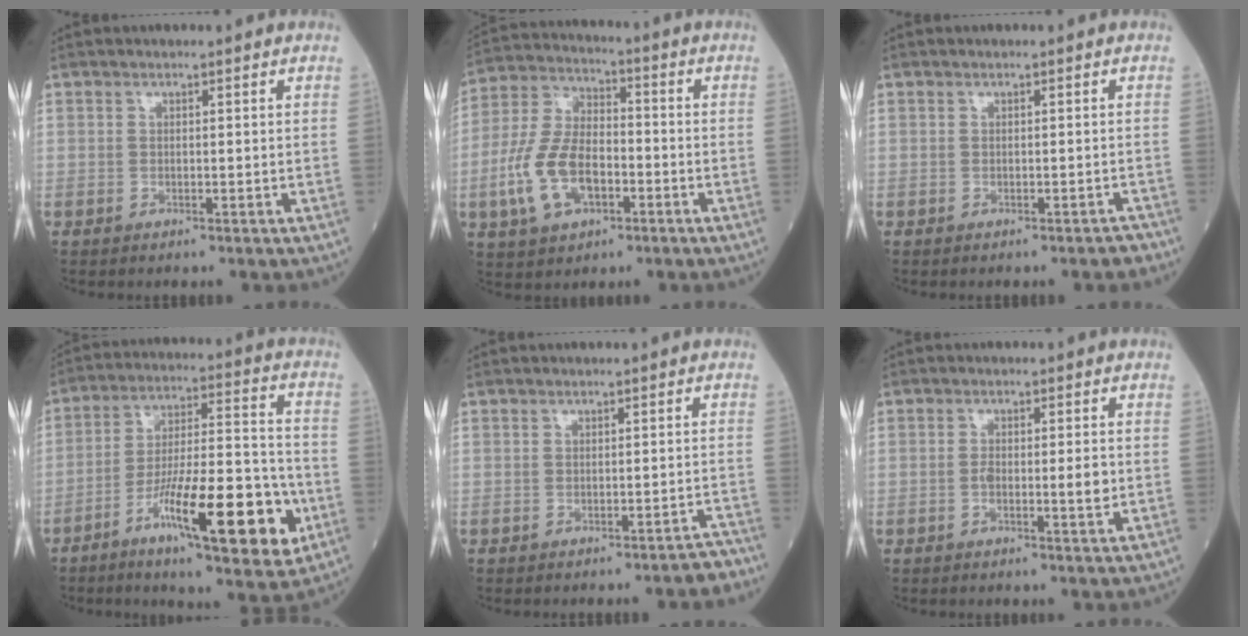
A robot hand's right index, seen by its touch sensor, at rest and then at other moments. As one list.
[{"total": 12.2, "force": [-3.7, 6.4, 9.7], "torque": [-0.219, 0.015, -0.069]}, {"total": 1.5, "force": [-1.3, 0.4, 0.6], "torque": [-0.008, -0.002, -0.014]}, {"total": 18.6, "force": [-7.9, 3.1, 16.6], "torque": [-0.266, -0.003, -0.123]}, {"total": 2.4, "force": [-2.2, 0.3, 0.9], "torque": [-0.001, 0.000, -0.027]}, {"total": 3.8, "force": [-0.5, 0.8, 3.6], "torque": [-0.061, 0.000, -0.008]}]